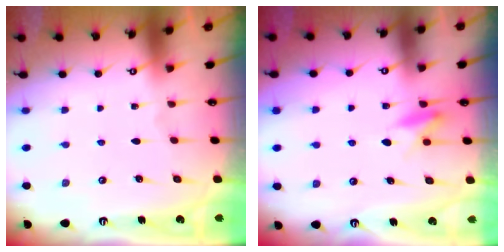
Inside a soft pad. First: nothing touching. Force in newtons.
{"total": 5.2, "press": 5.1, "slide": 0.9}